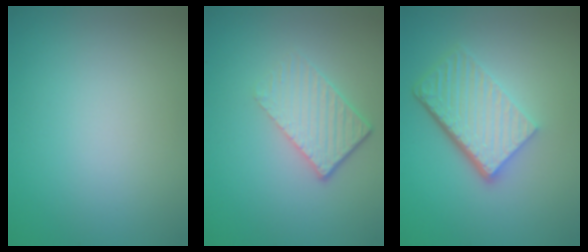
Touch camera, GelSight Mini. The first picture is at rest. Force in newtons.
{"total": 3.7, "press": 2.6, "slide": 2.6}
{"total": 6.1, "press": 4.1, "slide": 4.5}